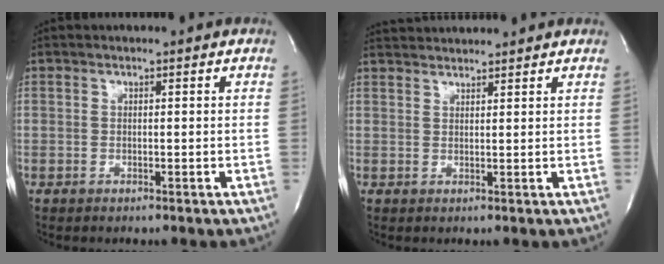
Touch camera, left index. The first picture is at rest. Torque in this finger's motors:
{"motor_torque": [0.08, 0.08, 0.20, 0.06]}